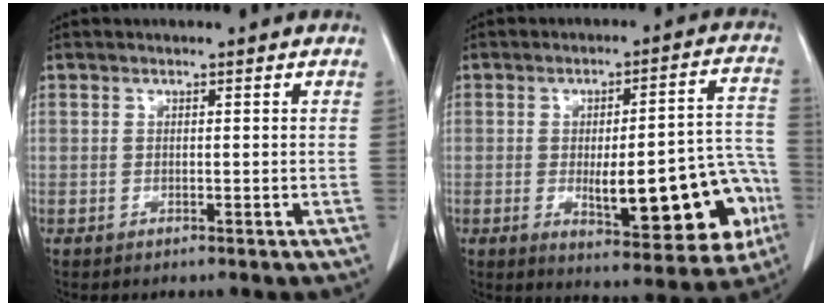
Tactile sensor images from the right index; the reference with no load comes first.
{"total": 19.1, "force": [-5.0, 5.4, 17.7], "torque": [-0.166, 0.029, -0.044]}